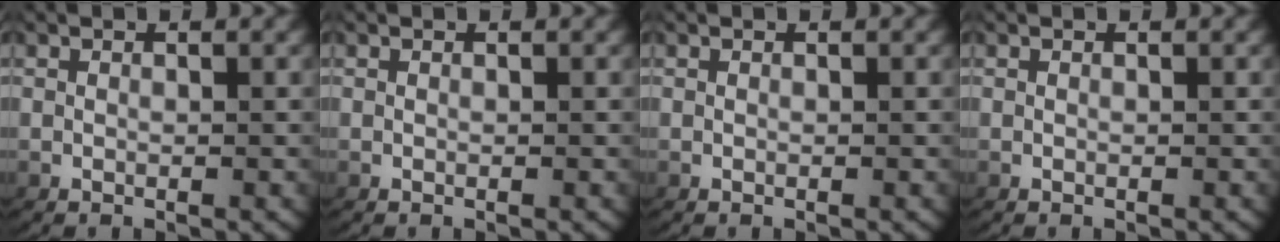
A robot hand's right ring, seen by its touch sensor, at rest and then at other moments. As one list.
[{"total": 0.0}, {"total": 0.0}, {"total": 0.0}]